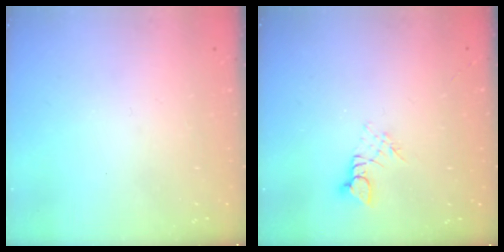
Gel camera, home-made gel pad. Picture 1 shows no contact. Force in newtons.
{"total": 3.2, "press": 3.2, "slide": 0.2}